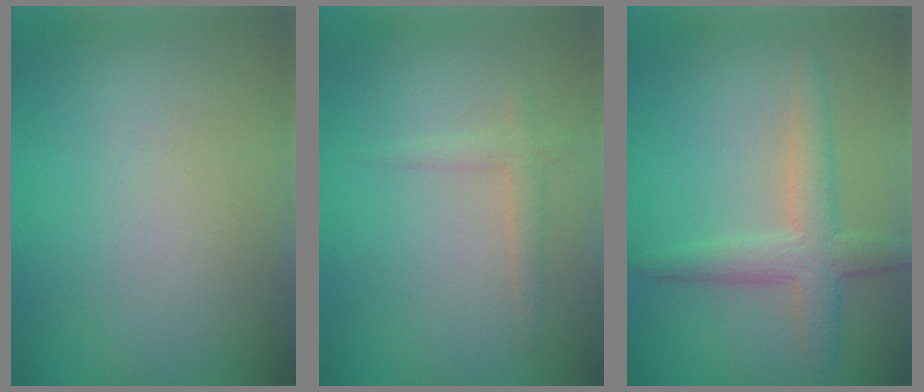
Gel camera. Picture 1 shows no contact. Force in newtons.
{"total": 1.6, "press": 1.6, "slide": 0.1}
{"total": 3.9, "press": 3.9, "slide": 0.1}